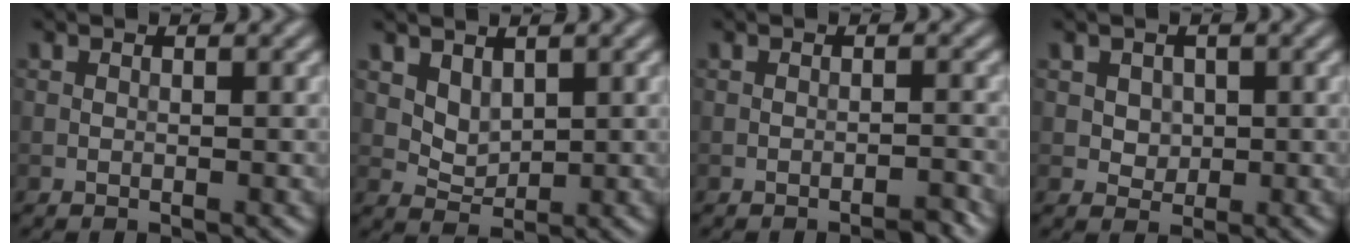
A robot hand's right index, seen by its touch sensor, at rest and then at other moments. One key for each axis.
{"total": 2.1, "fx": 1.2, "fy": 1.3, "fz": 1.1, "tx": -0.022, "ty": -0.007, "tz": 0.028}
{"total": 1.4, "fx": -1.2, "fy": 0.1, "fz": 0.7, "tx": -0.005, "ty": 0.004, "tz": -0.020}
{"total": 2.0, "fx": 0.6, "fy": 1.7, "fz": 0.9, "tx": -0.021, "ty": 0.000, "tz": 0.020}